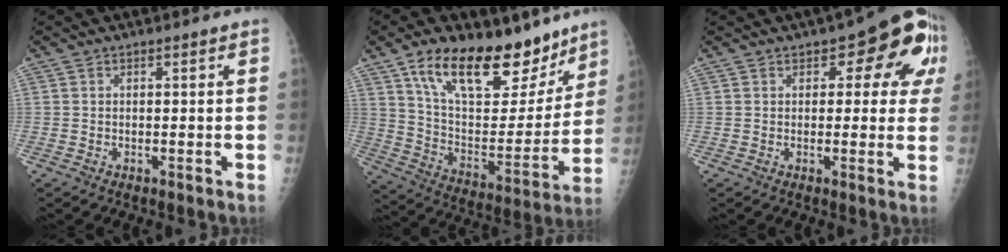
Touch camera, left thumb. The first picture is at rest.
{"total": 25.3, "force": [16.8, 11.7, 14.9], "torque": [-0.189, -0.064, 0.276]}
{"total": 12.0, "force": [4.2, 5.9, 9.5], "torque": [-0.066, 0.006, 0.041]}